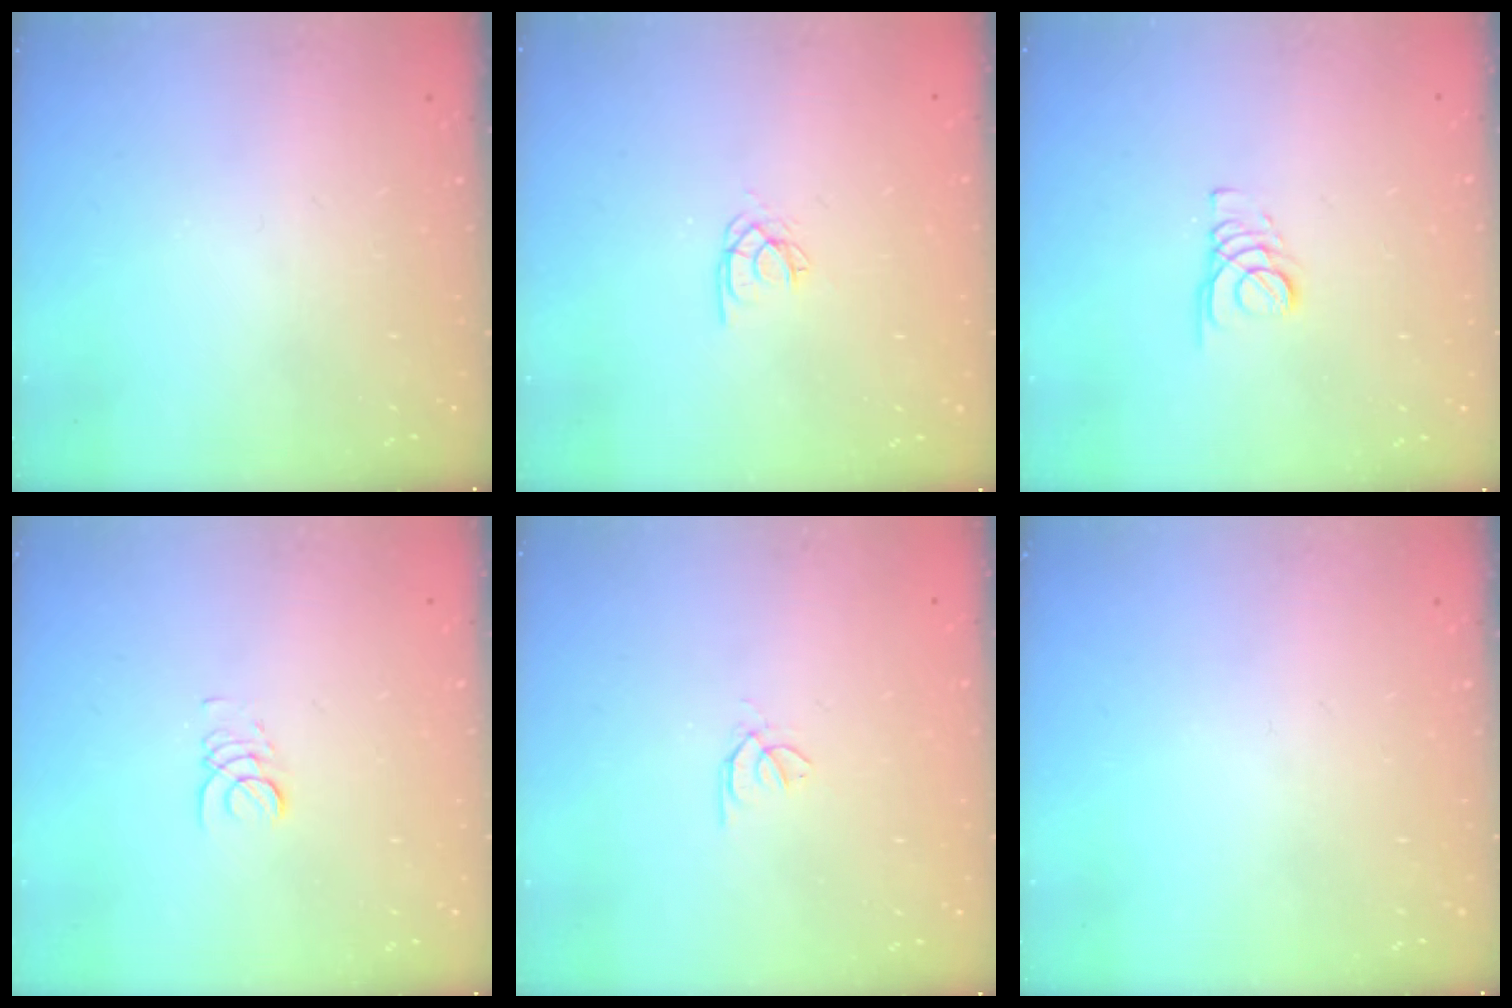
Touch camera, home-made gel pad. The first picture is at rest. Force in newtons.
{"total": 2.5, "press": 2.5, "slide": 0.1}
{"total": 1.8, "press": 1.7, "slide": 0.1}
{"total": 3.4, "press": 3.4, "slide": 0.3}
{"total": 0.5, "press": 0.4, "slide": 0.3}
{"total": 0.0}